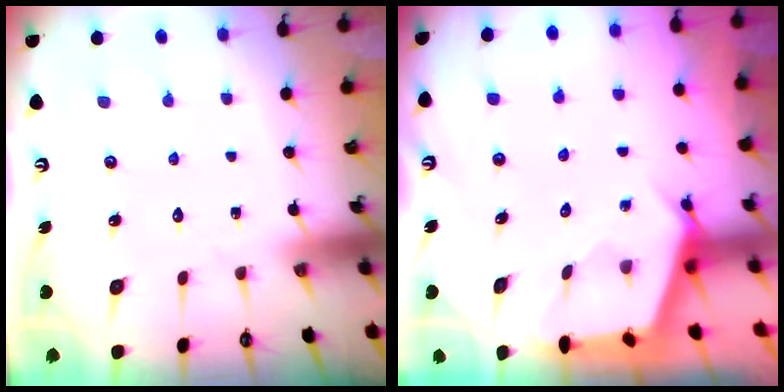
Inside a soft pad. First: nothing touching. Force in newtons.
{"total": 2.7, "press": 2.6, "slide": 0.3}